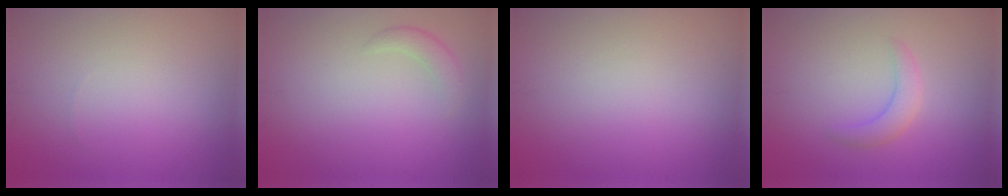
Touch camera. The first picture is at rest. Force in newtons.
{"total": 1.4, "press": 1.4, "slide": 0.1}
{"total": 0.0}
{"total": 2.3, "press": 2.3, "slide": 0.2}